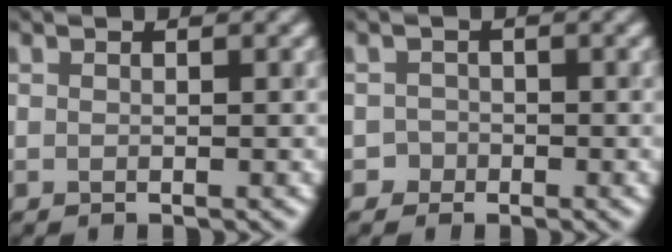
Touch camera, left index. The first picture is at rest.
{"total": 1.0, "force": [-0.4, 0.8, -0.4], "torque": [0.021, 0.006, -0.007]}